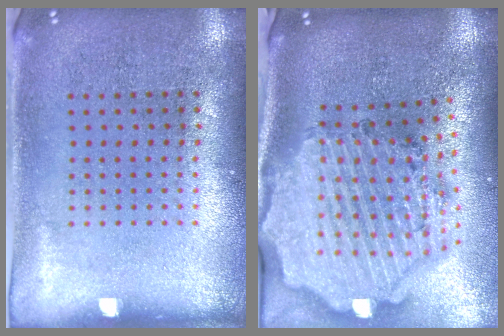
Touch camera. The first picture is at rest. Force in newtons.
{"total": 3.5, "press": 3.0, "slide": 1.8}